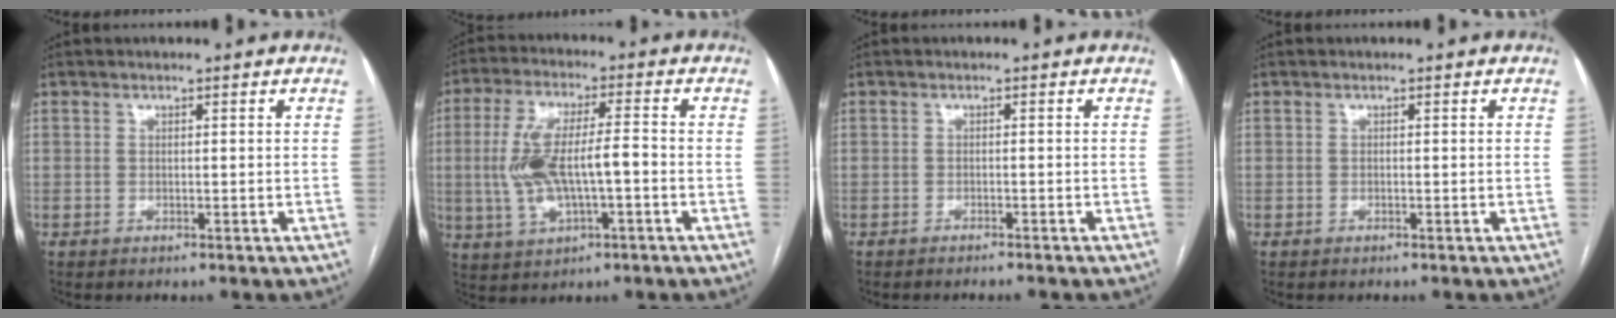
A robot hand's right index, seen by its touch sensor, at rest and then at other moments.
{"total": 11.2, "force": [-1.5, 3.5, 10.5], "torque": [-0.220, 0.015, -0.019]}
{"total": 2.5, "force": [-2.4, 0.2, 0.8], "torque": [-0.012, -0.003, -0.028]}
{"total": 0.0}